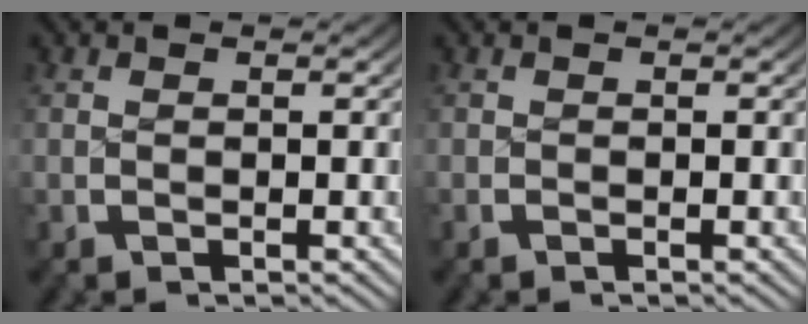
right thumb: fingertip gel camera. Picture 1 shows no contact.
{"total": 0.0}